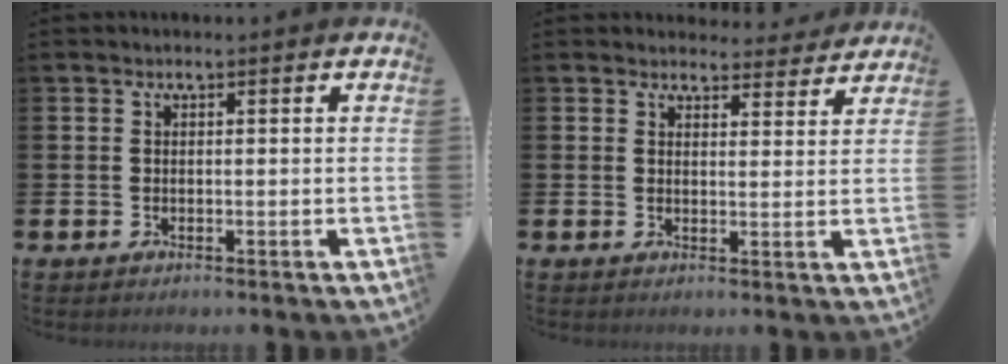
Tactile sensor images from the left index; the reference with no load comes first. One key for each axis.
{"total": 3.5, "fx": 3.4, "fy": 0.9, "fz": 0.0, "tx": 0.001, "ty": -0.020, "tz": 0.060}